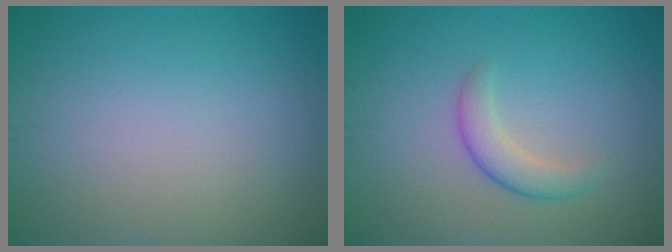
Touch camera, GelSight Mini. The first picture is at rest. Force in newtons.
{"total": 2.3, "press": 2.3, "slide": 0.1}